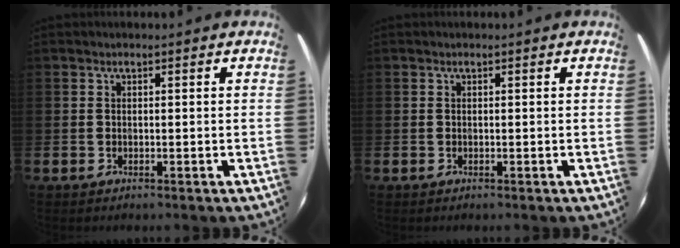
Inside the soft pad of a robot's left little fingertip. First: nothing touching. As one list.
[{"total": 0.0}]